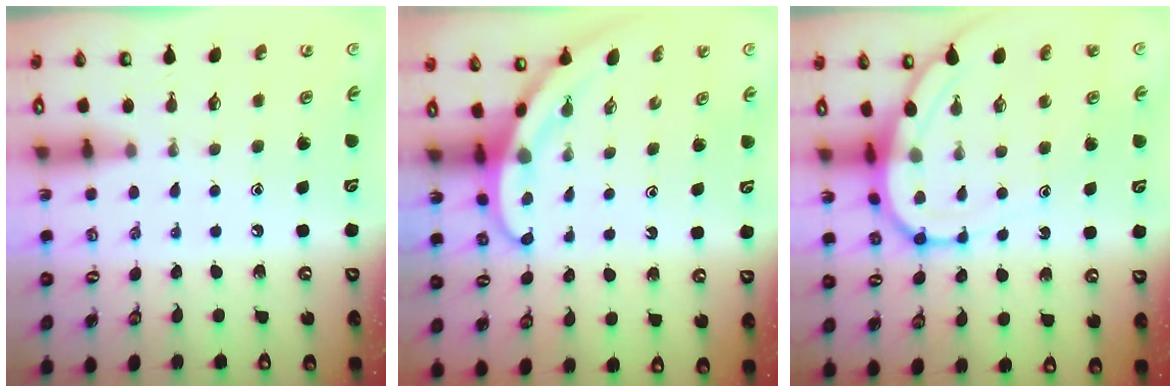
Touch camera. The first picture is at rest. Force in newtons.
{"total": 4.1, "press": 4.1, "slide": 0.3}
{"total": 9.2, "press": 9.1, "slide": 0.8}